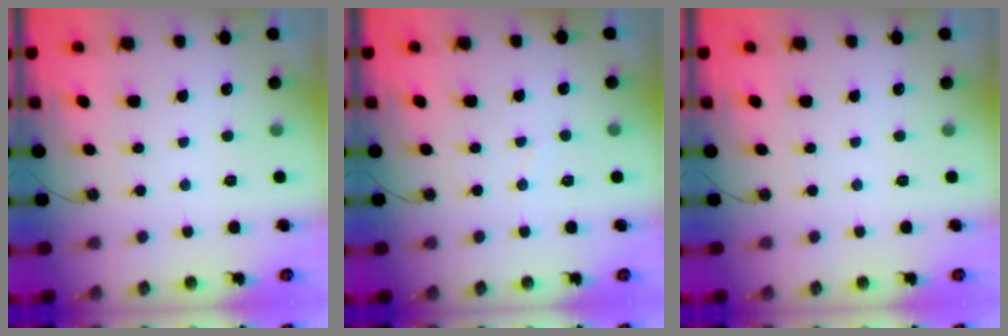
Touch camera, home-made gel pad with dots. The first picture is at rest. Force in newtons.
{"total": 2.9, "press": 2.9, "slide": 0.2}
{"total": 0.0}